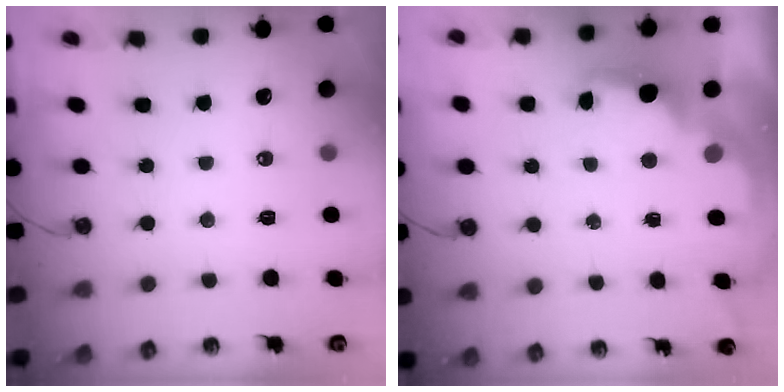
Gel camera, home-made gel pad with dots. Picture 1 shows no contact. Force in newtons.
{"total": 2.5, "press": 2.4, "slide": 0.6}